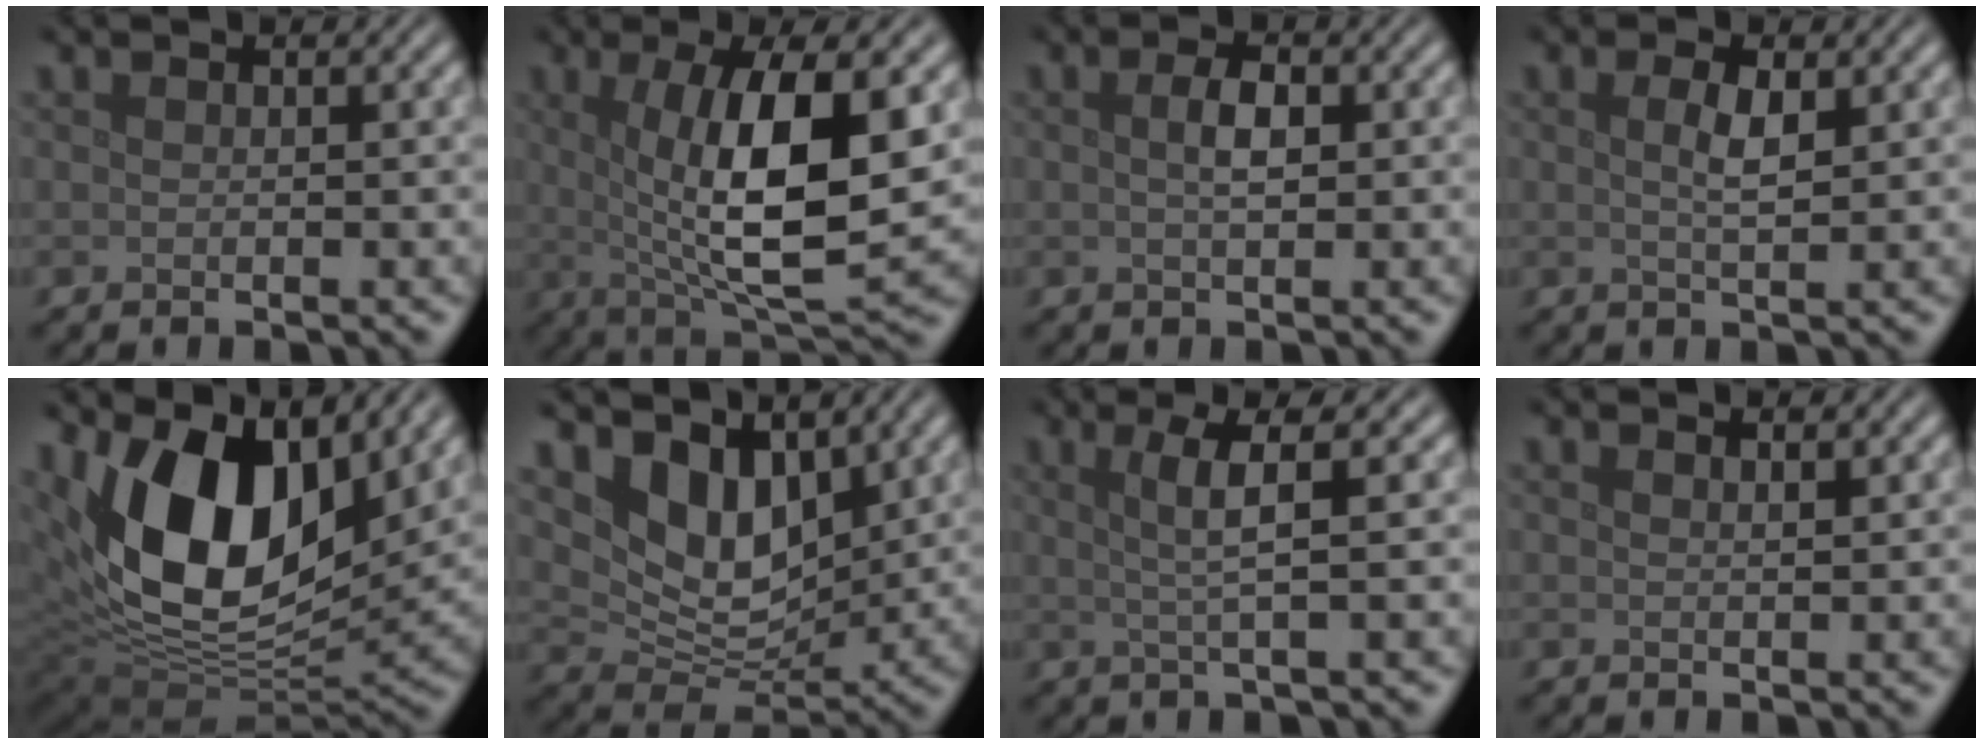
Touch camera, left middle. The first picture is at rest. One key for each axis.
{"total": 9.6, "fx": 1.1, "fy": 2.8, "fz": 9.1, "tx": -0.145, "ty": -0.010, "tz": 0.025}
{"total": 2.0, "fx": 0.3, "fy": 0.8, "fz": 1.8, "tx": -0.036, "ty": 0.003, "tz": 0.003}
{"total": 2.0, "fx": 0.6, "fy": 0.5, "fz": 1.8, "tx": -0.037, "ty": -0.001, "tz": 0.012}
{"total": 14.9, "fx": 5.5, "fy": 8.5, "fz": 10.9, "tx": -0.194, "ty": 0.004, "tz": 0.092}
{"total": 5.9, "fx": 3.6, "fy": 3.4, "fz": 3.3, "tx": -0.070, "ty": -0.018, "tz": 0.058}
{"total": 3.3, "fx": 1.0, "fy": 0.4, "fz": 3.2, "tx": -0.057, "ty": 0.002, "tz": 0.018}
{"total": 0.9, "fx": 0.8, "fy": 0.2, "fz": 0.4, "tx": -0.001, "ty": -0.001, "tz": 0.009}